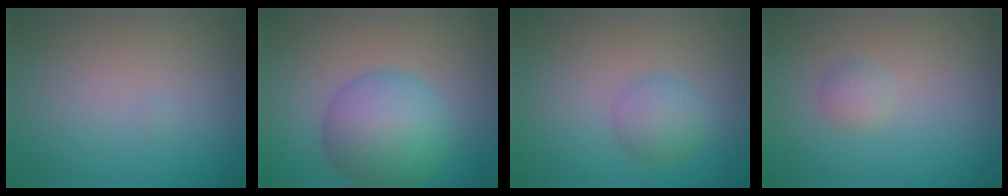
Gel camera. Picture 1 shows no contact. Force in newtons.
{"total": 8.0, "press": 8.0, "slide": 0.1}
{"total": 2.7, "press": 2.7, "slide": 0.1}
{"total": 1.2, "press": 1.2, "slide": 0.0}